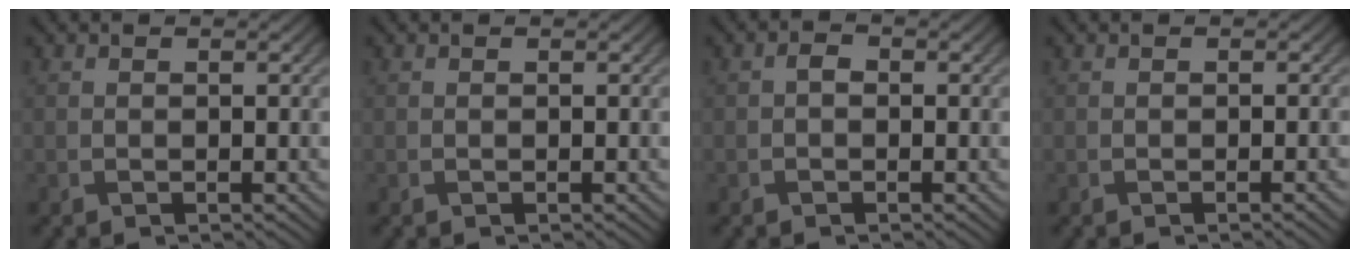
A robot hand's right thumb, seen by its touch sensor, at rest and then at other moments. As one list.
[{"total": 0.0}, {"total": 1.1, "force": [-0.3, 0.8, 0.7], "torque": [-0.013, 0.002, -0.009]}, {"total": 1.0, "force": [-0.3, 0.1, 0.9], "torque": [-0.010, 0.002, -0.008]}]